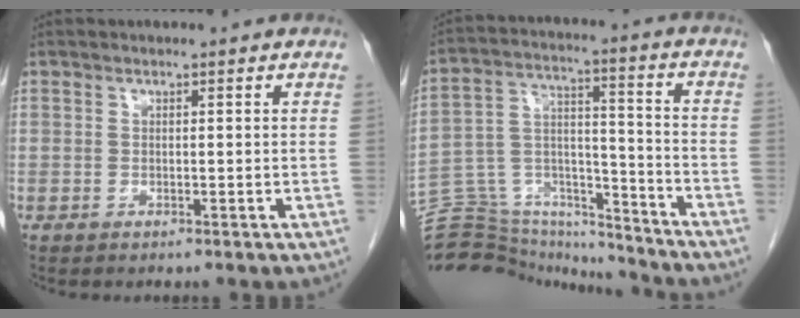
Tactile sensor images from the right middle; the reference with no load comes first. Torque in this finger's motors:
{"motor_torque": [-0.36, -1.24, -0.08, -0.09]}